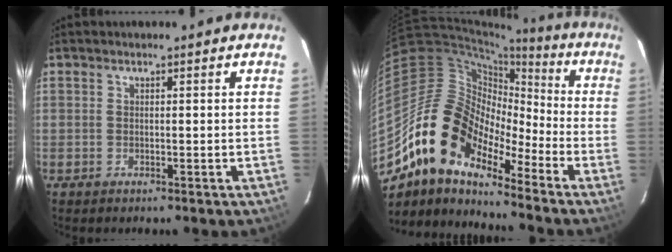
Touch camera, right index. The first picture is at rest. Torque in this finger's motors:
{"motor_torque": [0.83, -0.82, -0.03, -0.18]}